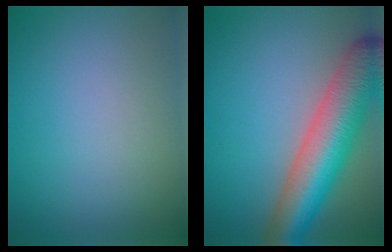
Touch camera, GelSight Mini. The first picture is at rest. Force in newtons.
{"total": 9.3, "press": 9.3, "slide": 0.5}